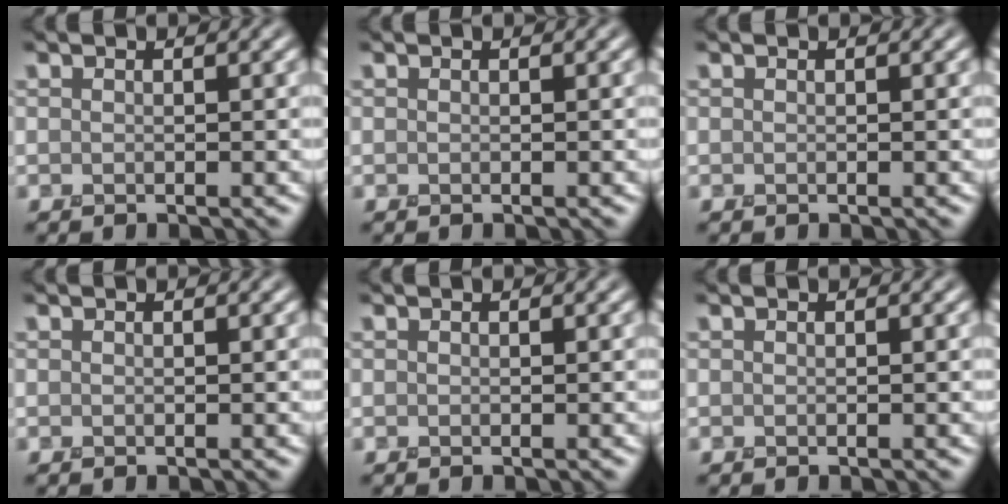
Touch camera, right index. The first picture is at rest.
{"total": 0.0}
{"total": 0.0}
{"total": 0.0}
{"total": 0.0}
{"total": 0.0}